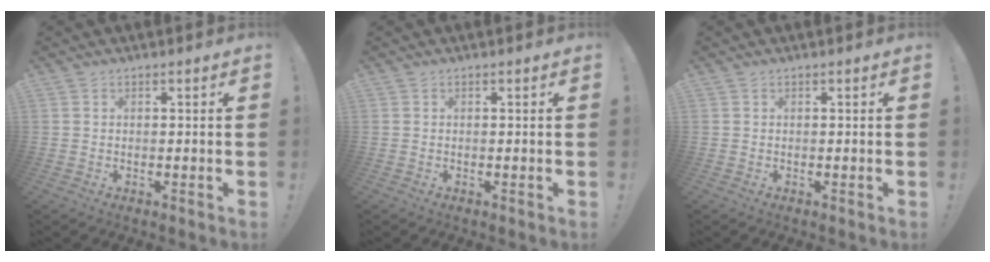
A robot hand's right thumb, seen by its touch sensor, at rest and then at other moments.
{"total": 0.0}
{"total": 0.0}